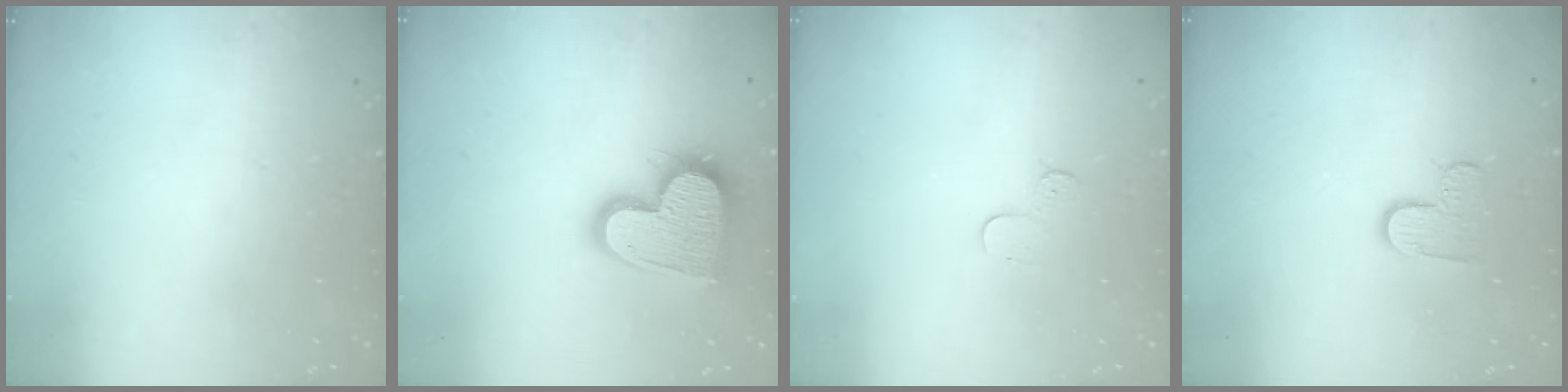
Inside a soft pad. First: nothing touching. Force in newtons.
{"total": 18.3, "press": 18.3, "slide": 1.3}
{"total": 3.9, "press": 3.9, "slide": 0.4}
{"total": 5.0, "press": 5.0, "slide": 0.5}